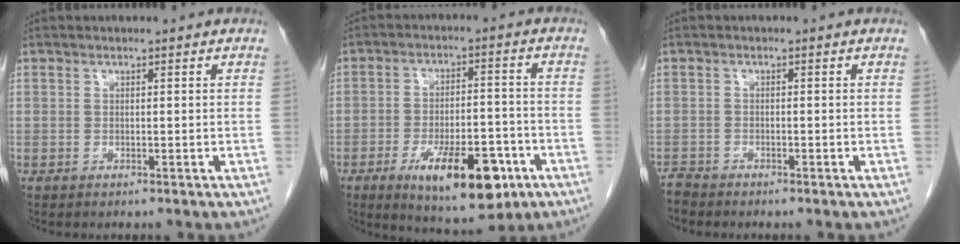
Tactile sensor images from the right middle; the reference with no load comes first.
{"total": 13.8, "force": [-6.7, 4.8, 11.1], "torque": [-0.169, -0.007, -0.094]}
{"total": 1.5, "force": [-1.5, 0.2, -0.1], "torque": [-0.001, -0.005, -0.030]}